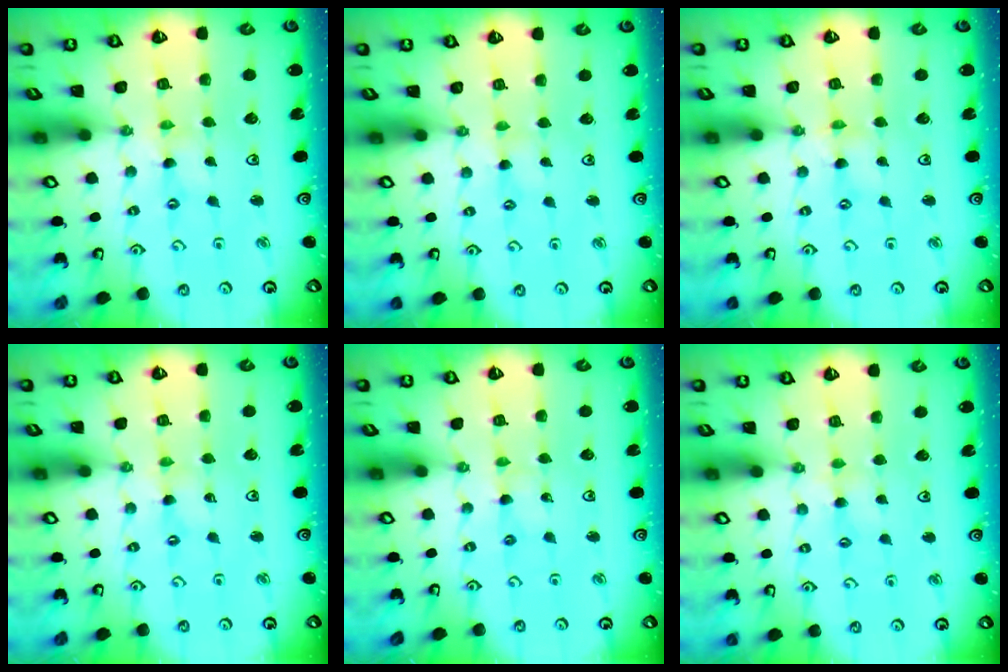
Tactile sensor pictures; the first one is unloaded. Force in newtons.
{"total": 0.9, "press": 0.8, "slide": 0.2}
{"total": 0.0}
{"total": 0.0}
{"total": 1.0, "press": 1.0, "slide": 0.2}
{"total": 2.8, "press": 2.8, "slide": 0.5}